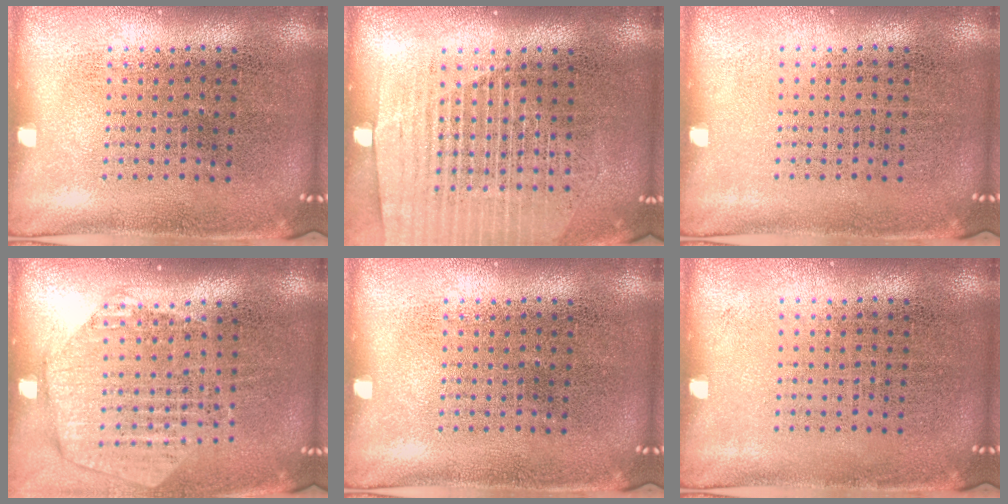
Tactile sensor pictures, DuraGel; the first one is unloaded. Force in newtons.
{"total": 1.4, "press": 1.3, "slide": 0.5}
{"total": 0.0}
{"total": 1.9, "press": 1.7, "slide": 0.9}
{"total": 0.0}
{"total": 0.0}